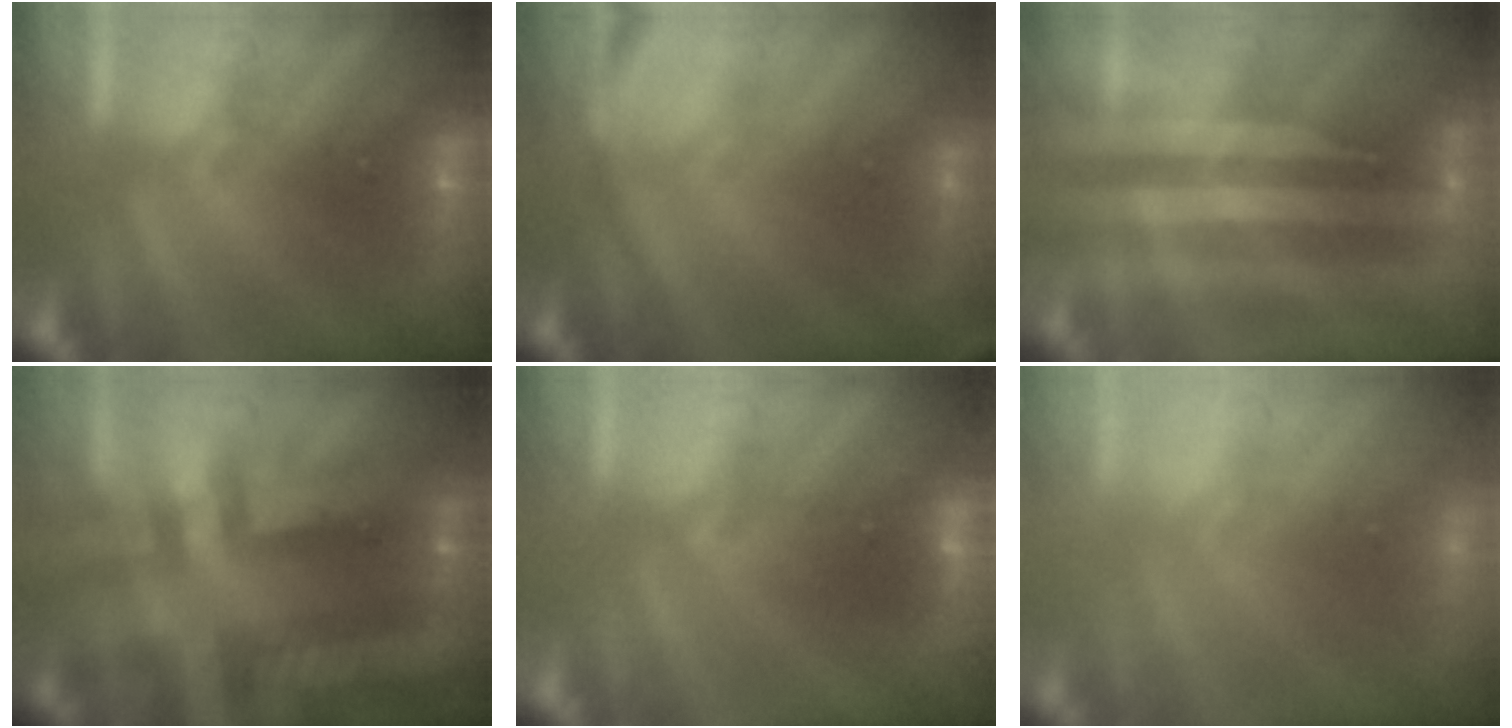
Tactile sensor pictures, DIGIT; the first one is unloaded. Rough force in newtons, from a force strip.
{"total": 2.6}
{"total": 2.0}
{"total": 2.4}
{"total": 1.8}
{"total": 8.1}